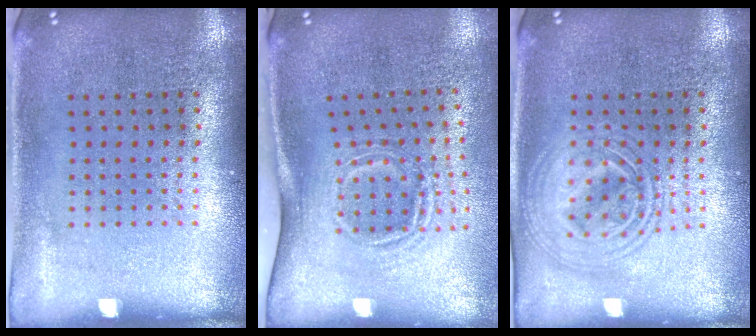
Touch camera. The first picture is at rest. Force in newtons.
{"total": 1.9, "press": 1.3, "slide": 1.4}
{"total": 2.8, "press": 2.8, "slide": 0.4}